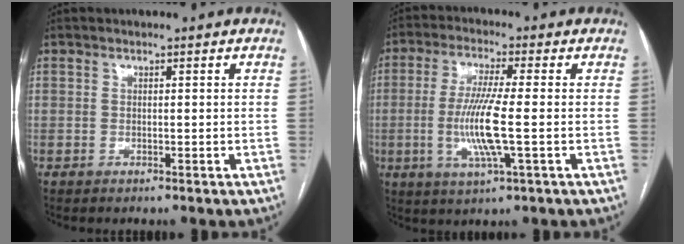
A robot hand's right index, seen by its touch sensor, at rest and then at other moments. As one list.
[{"total": 9.2, "force": [-1.5, 0.0, 9.0], "torque": [-0.188, -0.010, -0.032]}]